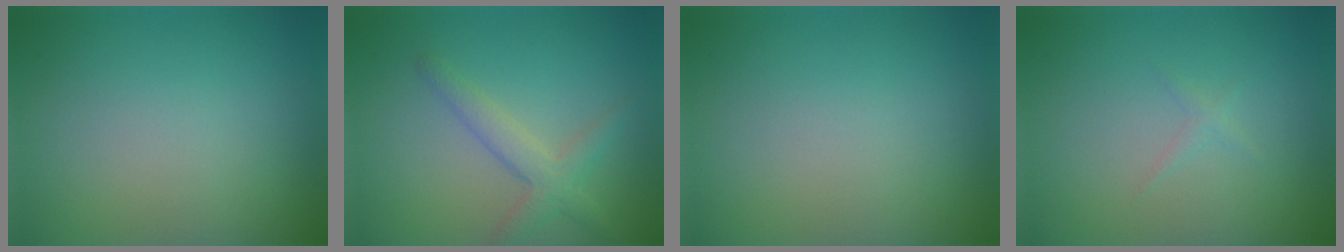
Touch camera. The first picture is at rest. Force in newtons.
{"total": 2.7, "press": 2.7, "slide": 0.1}
{"total": 0.0}
{"total": 0.6, "press": 0.6, "slide": 0.1}